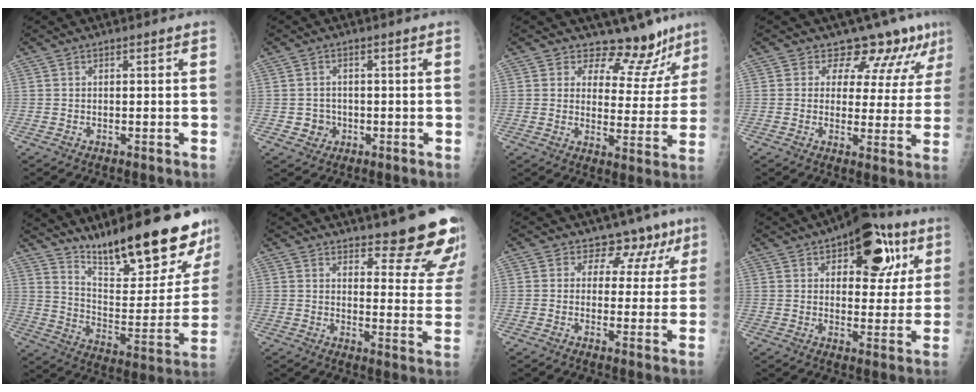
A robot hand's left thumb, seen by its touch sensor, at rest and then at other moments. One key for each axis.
{"total": 3.2, "fx": -0.6, "fy": 3.0, "fz": 0.7, "tx": 0.006, "ty": 0.007, "tz": -0.008}
{"total": 11.5, "fx": 9.9, "fy": 5.4, "fz": 1.8, "tx": 0.022, "ty": -0.078, "tz": 0.119}
{"total": 9.8, "fx": 7.8, "fy": 4.9, "fz": 3.3, "tx": -0.008, "ty": -0.043, "tz": 0.081}
{"total": 25.9, "fx": 19.9, "fy": 6.3, "fz": 15.3, "tx": -0.189, "ty": -0.108, "tz": 0.299}
{"total": 15.8, "fx": 13.3, "fy": 4.0, "fz": 7.5, "tx": -0.047, "ty": -0.105, "tz": 0.154}
{"total": 7.7, "fx": 5.2, "fy": 5.5, "fz": 1.1, "tx": 0.029, "ty": -0.022, "tz": 0.047}
{"total": 16.6, "fx": 7.5, "fy": 8.7, "fz": 12.1, "tx": -0.105, "ty": -0.010, "tz": 0.101}